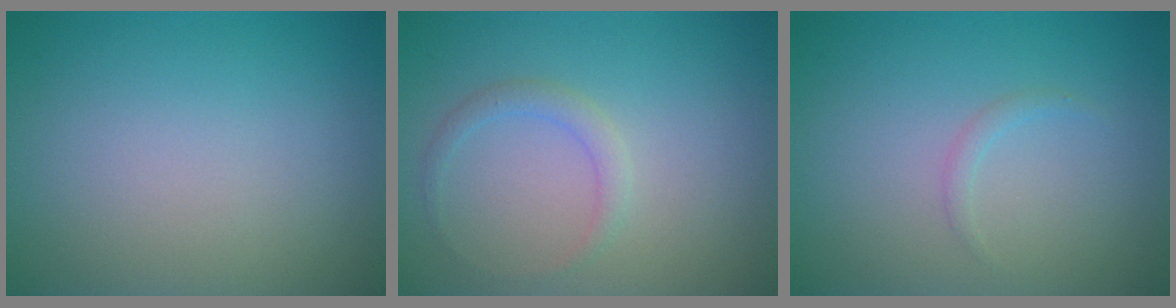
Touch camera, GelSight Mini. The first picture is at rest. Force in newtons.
{"total": 1.4, "press": 1.4, "slide": 0.1}
{"total": 0.7, "press": 0.7, "slide": 0.1}